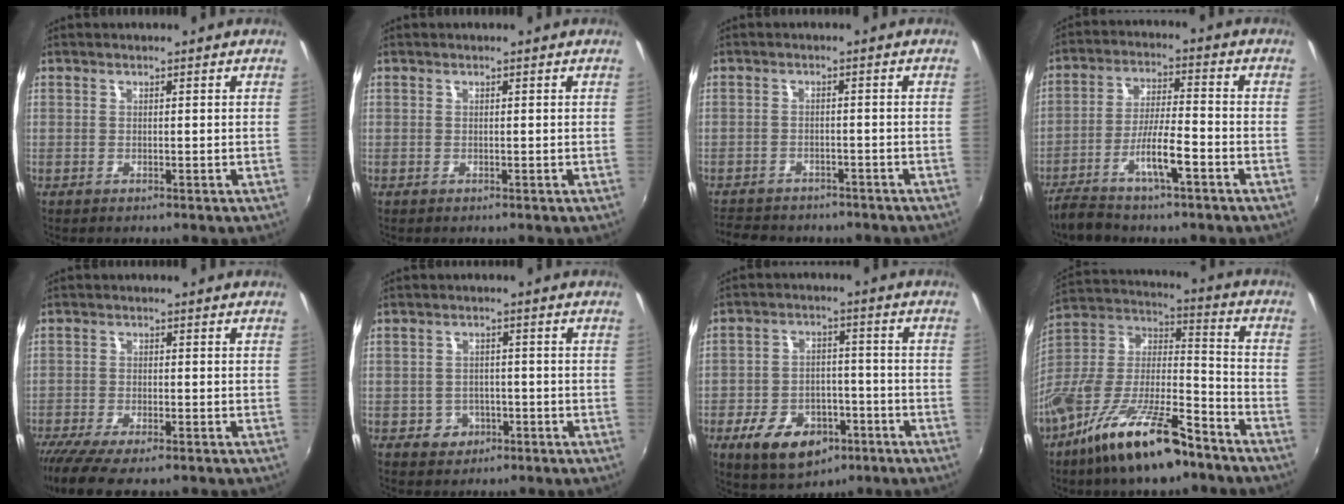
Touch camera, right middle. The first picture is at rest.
{"total": 0.0}
{"total": 9.5, "force": [-8.0, 3.9, 3.2], "torque": [-0.084, -0.011, -0.118]}
{"total": 9.0, "force": [-5.8, 1.7, 6.7], "torque": [-0.142, 0.003, -0.102]}
{"total": 9.4, "force": [-7.1, 2.4, 5.8], "torque": [-0.138, -0.042, -0.124]}
{"total": 4.3, "force": [-1.9, 3.8, 0.9], "torque": [-0.027, 0.008, -0.022]}
{"total": 12.2, "force": [-6.3, 7.5, 7.2], "torque": [-0.164, -0.004, -0.089]}
{"total": 21.6, "force": [-13.9, 6.9, 15.0], "torque": [-0.277, -0.015, -0.245]}